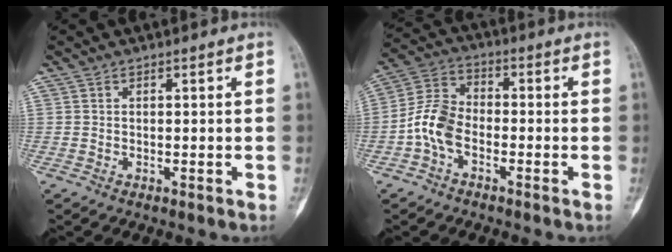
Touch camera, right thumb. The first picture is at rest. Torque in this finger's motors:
{"motor_torque": [0.29, 0.26, 0.10, -0.08, 0.07]}